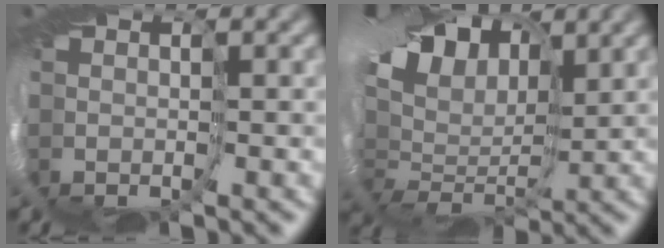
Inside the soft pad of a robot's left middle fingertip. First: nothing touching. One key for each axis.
{"total": 11.4, "fx": 4.2, "fy": 7.3, "fz": 7.6, "tx": -0.154, "ty": 0.033, "tz": 0.066}